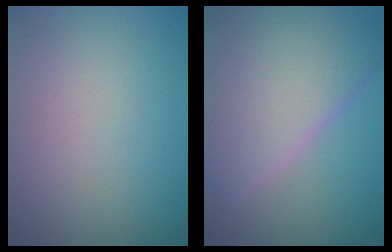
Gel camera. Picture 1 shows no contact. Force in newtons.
{"total": 8.6, "press": 8.6, "slide": 0.4}